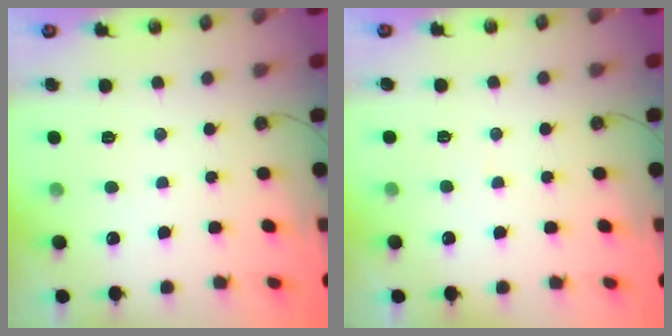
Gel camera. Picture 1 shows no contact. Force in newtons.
{"total": 2.9, "press": 2.9, "slide": 0.2}